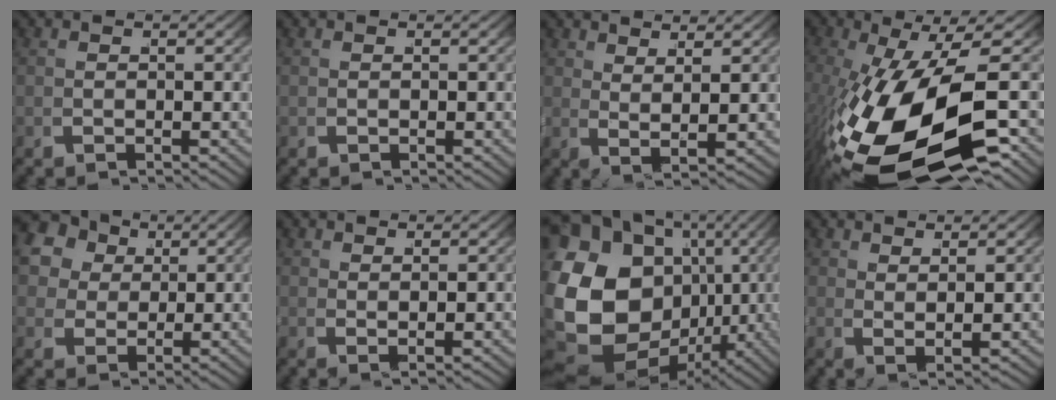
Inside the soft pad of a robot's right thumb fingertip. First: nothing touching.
{"total": 0.0}
{"total": 3.3, "force": [2.6, 0.3, 2.0], "torque": [-0.032, 0.000, 0.051]}
{"total": 15.9, "force": [-3.5, 7.4, 13.6], "torque": [-0.283, -0.056, -0.017]}
{"total": 10.1, "force": [4.1, 8.0, 4.6], "torque": [-0.096, 0.007, 0.057]}
{"total": 1.7, "force": [1.6, -0.4, 0.6], "torque": [-0.005, 0.003, 0.031]}
{"total": 22.6, "force": [-0.8, 17.4, 14.4], "torque": [-0.325, -0.067, 0.010]}
{"total": 2.6, "force": [2.3, -0.3, 1.1], "torque": [-0.014, 0.003, 0.045]}